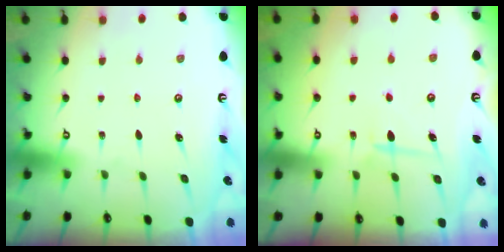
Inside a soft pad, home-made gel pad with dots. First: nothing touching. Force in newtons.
{"total": 7.0, "press": 6.9, "slide": 0.8}